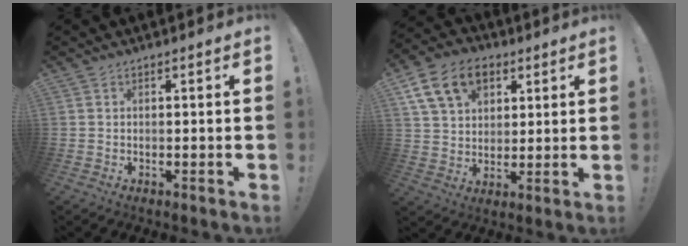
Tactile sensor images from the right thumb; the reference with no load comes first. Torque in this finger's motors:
{"motor_torque": [0.46, 0.47, 0.48, -0.24, 0.04]}